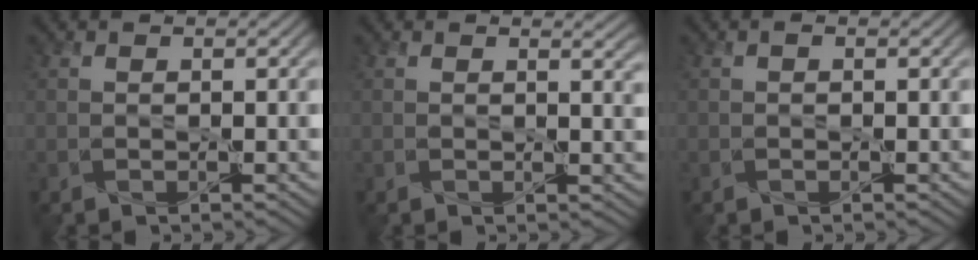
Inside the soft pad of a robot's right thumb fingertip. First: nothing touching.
{"total": 1.3, "force": [1.0, 0.2, 0.9], "torque": [-0.015, -0.003, 0.018]}
{"total": 0.6, "force": [-0.1, 0.3, 0.5], "torque": [-0.005, 0.001, -0.003]}